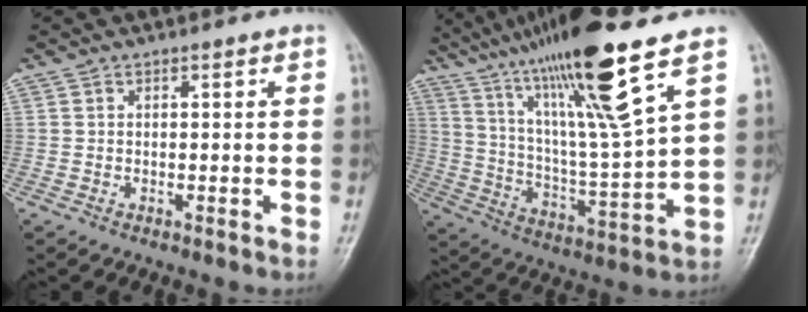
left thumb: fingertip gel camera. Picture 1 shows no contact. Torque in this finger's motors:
{"motor_torque": [1.38, 0.06, 1.71, -1.06, 0.54]}